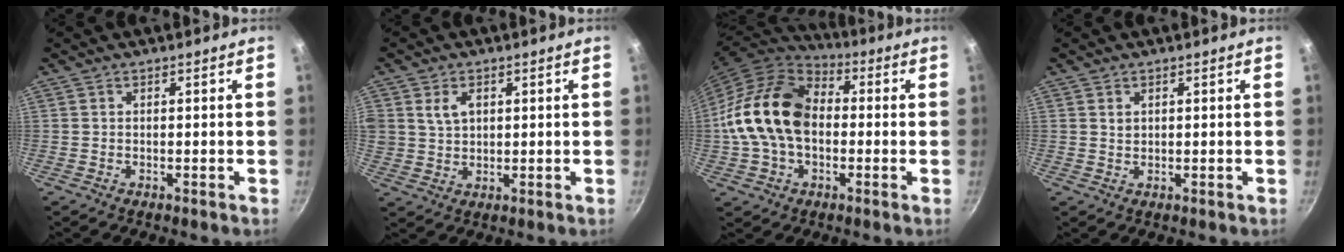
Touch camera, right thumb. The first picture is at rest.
{"total": 4.6, "force": [1.6, 3.4, 2.6], "torque": [-0.030, -0.003, 0.034]}
{"total": 18.7, "force": [-0.2, 13.1, 13.3], "torque": [-0.228, 0.038, -0.016]}
{"total": 1.3, "force": [0.6, 1.0, 0.6], "torque": [-0.008, 0.000, 0.011]}